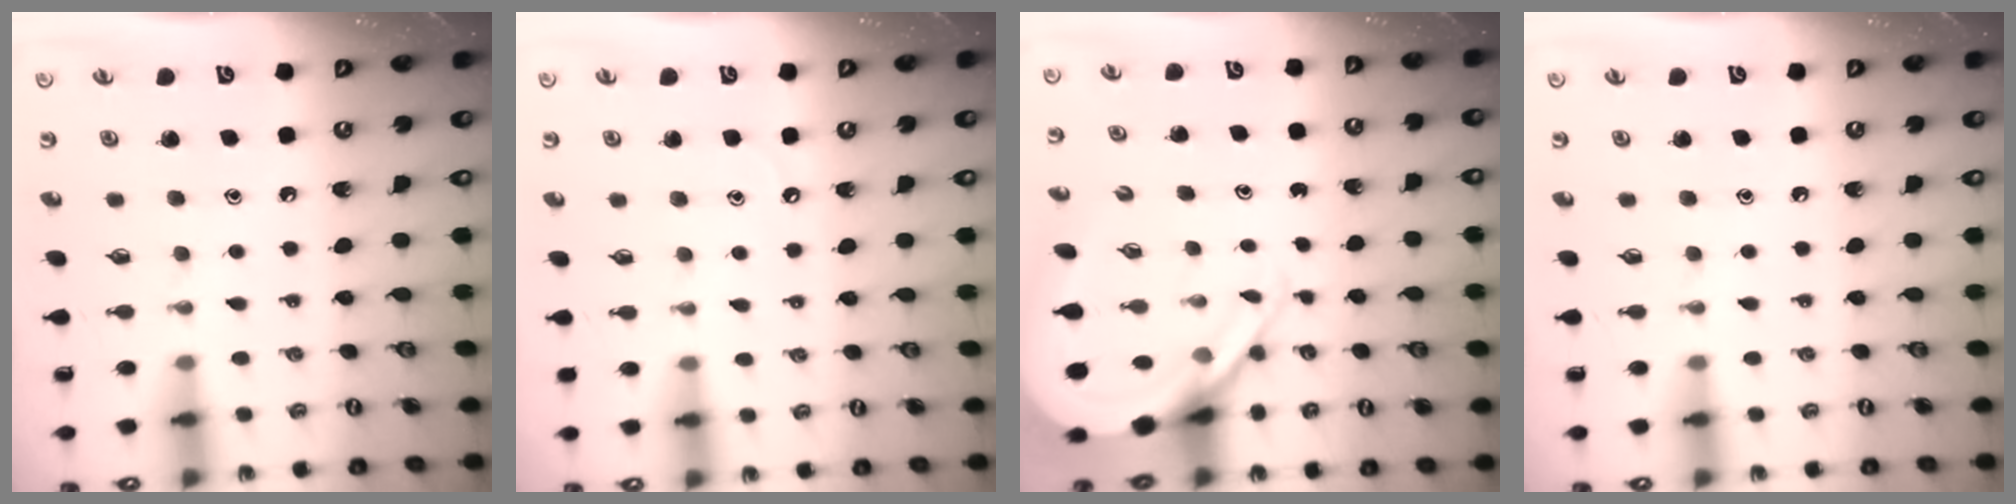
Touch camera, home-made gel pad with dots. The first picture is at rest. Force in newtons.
{"total": 3.8, "press": 3.8, "slide": 0.5}
{"total": 9.5, "press": 9.5, "slide": 0.8}
{"total": 0.0}